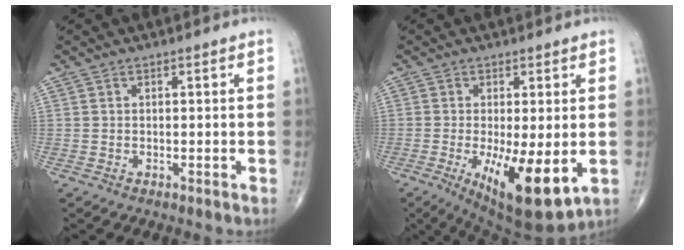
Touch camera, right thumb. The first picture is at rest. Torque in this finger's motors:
{"motor_torque": [1.89, 2.05, 0.81, -0.80, 0.46]}